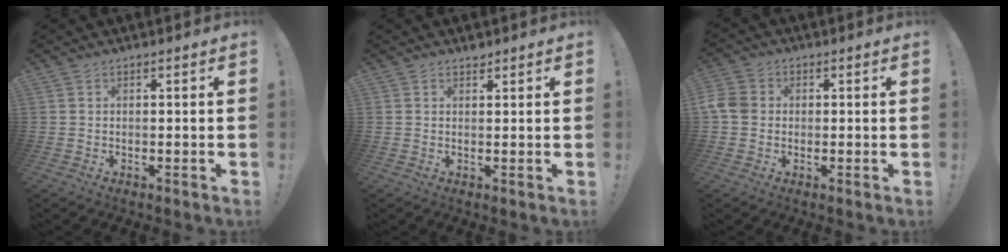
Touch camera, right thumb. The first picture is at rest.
{"total": 1.3, "force": [1.3, 0.2, 0.1], "torque": [0.013, -0.011, 0.022]}
{"total": 6.0, "force": [0.0, 5.1, 3.1], "torque": [-0.072, 0.010, 0.001]}